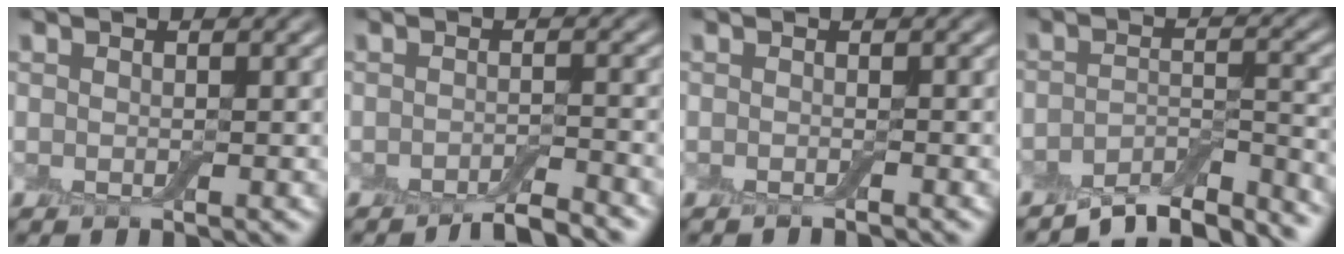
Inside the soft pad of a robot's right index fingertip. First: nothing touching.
{"total": 3.3, "force": [-2.7, 0.5, 1.9], "torque": [-0.018, 0.003, -0.047]}
{"total": 0.6, "force": [-0.5, -0.1, 0.4], "torque": [-0.007, 0.002, -0.009]}
{"total": 6.6, "force": [-5.9, 1.4, 2.6], "torque": [-0.040, -0.004, -0.092]}